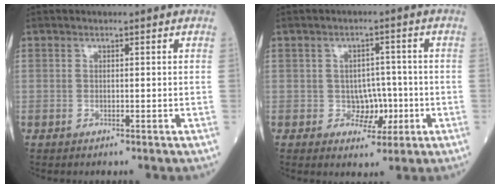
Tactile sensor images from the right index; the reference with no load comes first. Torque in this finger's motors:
{"motor_torque": [0.05, -0.06, 0.03, 0.00]}